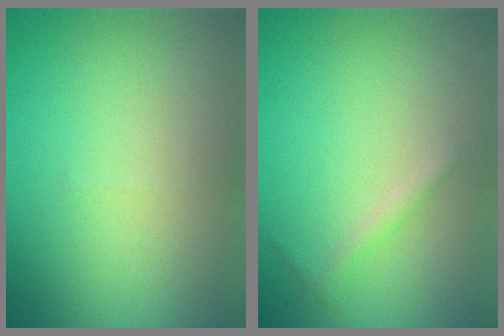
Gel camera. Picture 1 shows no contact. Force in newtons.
{"total": 0.9, "press": 0.9, "slide": 0.1}